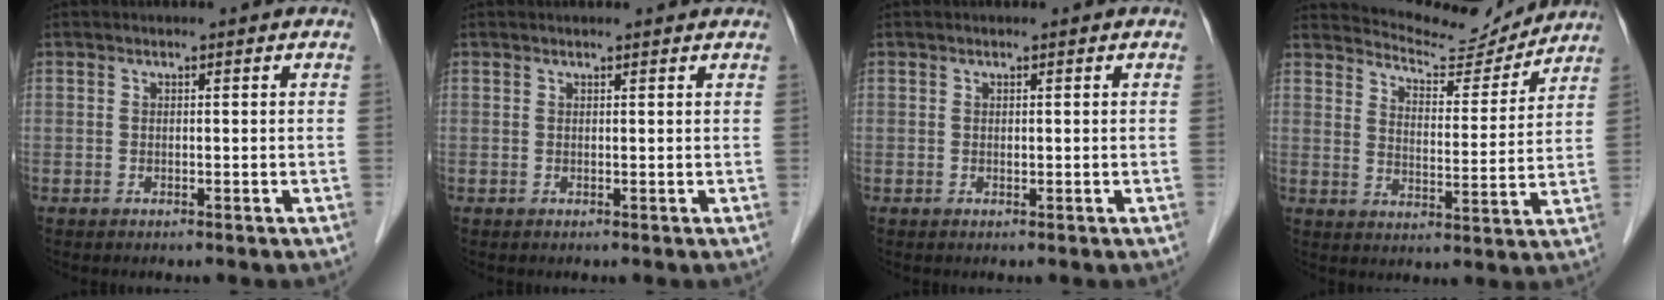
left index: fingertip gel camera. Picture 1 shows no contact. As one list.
[{"total": 1.9, "force": [1.8, 0.1, 0.4], "torque": [-0.011, 0.006, 0.019]}, {"total": 0.0}, {"total": 11.0, "force": [10.9, 1.1, 1.1], "torque": [-0.025, -0.005, 0.161]}]